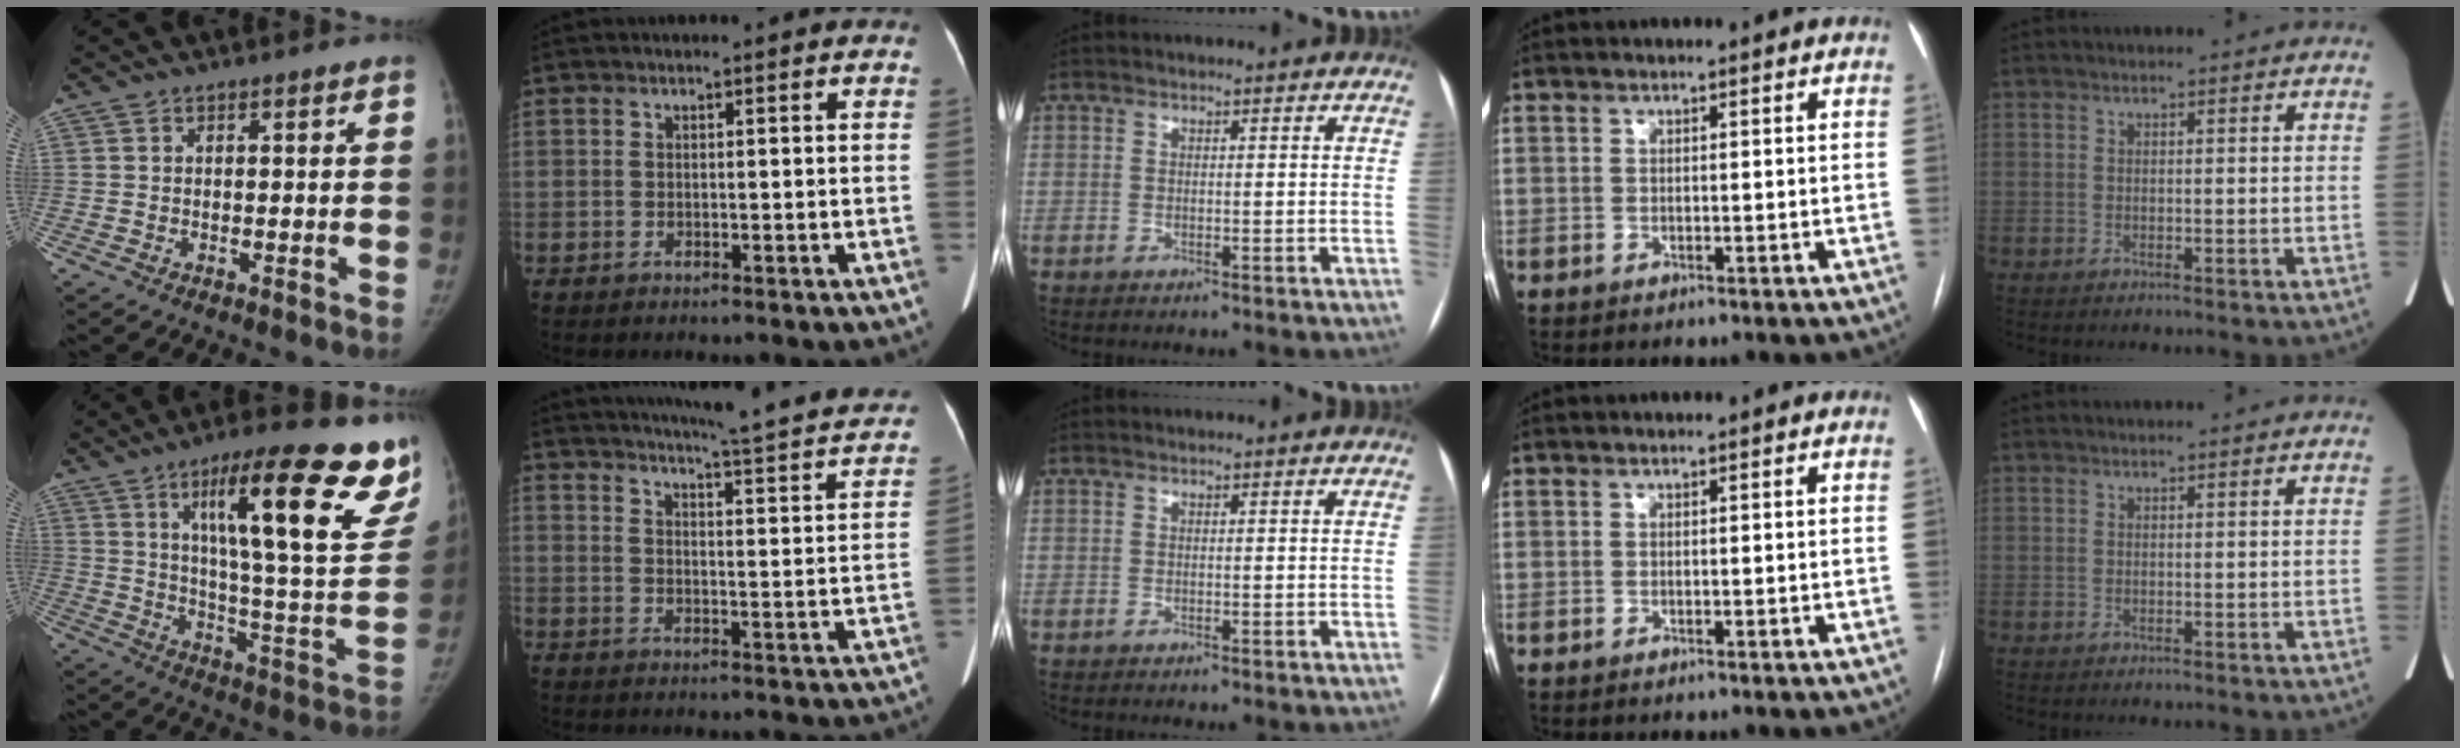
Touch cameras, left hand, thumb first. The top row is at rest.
{"thumb": {"total": 27.1, "force": [15.8, 5.1, 21.4], "torque": [-0.273, -0.067, 0.232]}, "index": {"total": 24.4, "force": [22.2, 1.5, 10.2], "torque": [-0.151, -0.053, 0.265]}}